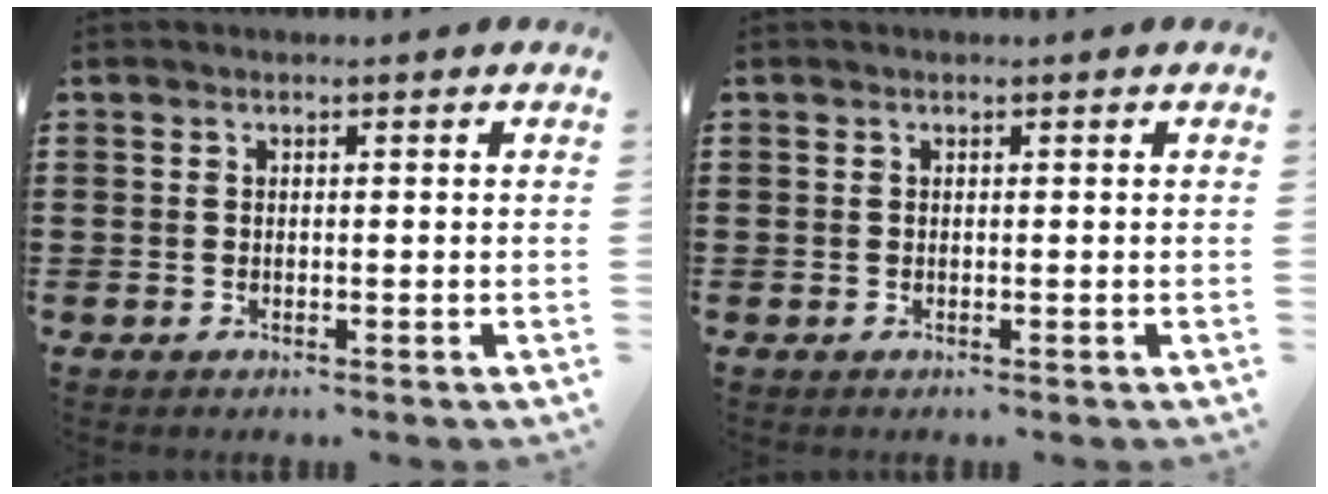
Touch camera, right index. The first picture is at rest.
{"total": 0.0}